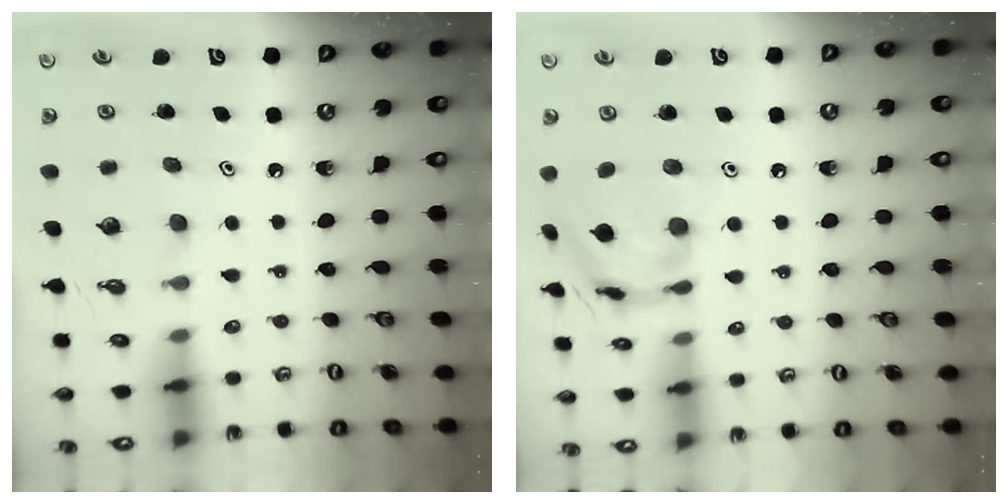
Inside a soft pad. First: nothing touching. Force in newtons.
{"total": 11.0, "press": 11.0, "slide": 0.9}